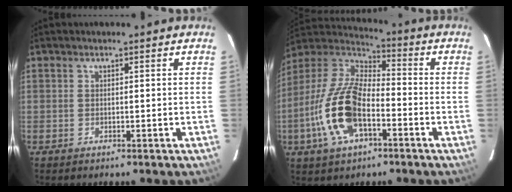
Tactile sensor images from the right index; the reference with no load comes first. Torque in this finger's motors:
{"motor_torque": [2.14, 0.00, 1.05, 0.21]}